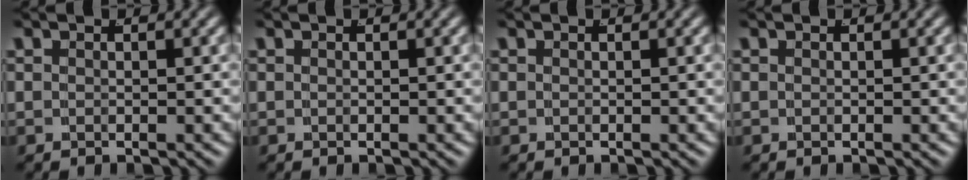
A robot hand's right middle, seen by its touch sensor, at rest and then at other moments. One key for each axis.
{"total": 0.0}
{"total": 0.0}
{"total": 0.0}